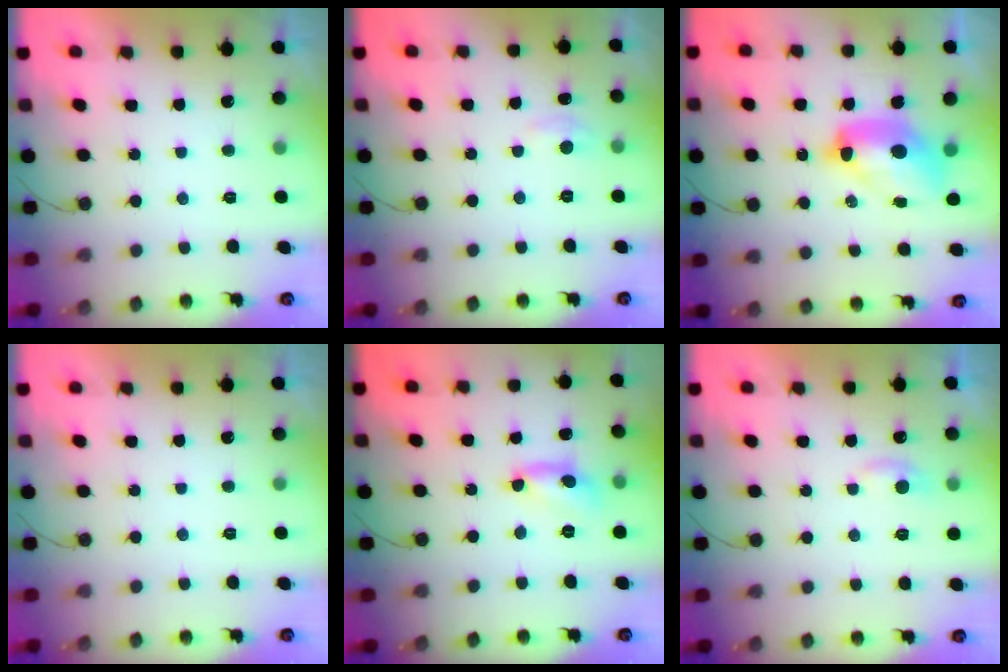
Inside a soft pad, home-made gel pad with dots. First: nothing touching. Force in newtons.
{"total": 2.9, "press": 2.9, "slide": 0.4}
{"total": 11.3, "press": 11.2, "slide": 1.1}
{"total": 0.0}
{"total": 6.8, "press": 6.8, "slide": 0.4}
{"total": 4.6, "press": 4.5, "slide": 0.6}